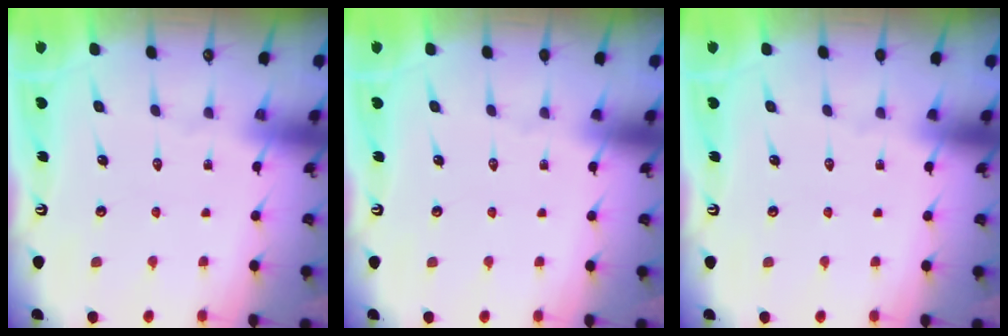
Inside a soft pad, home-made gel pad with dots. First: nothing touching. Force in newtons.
{"total": 0.0}
{"total": 0.0}